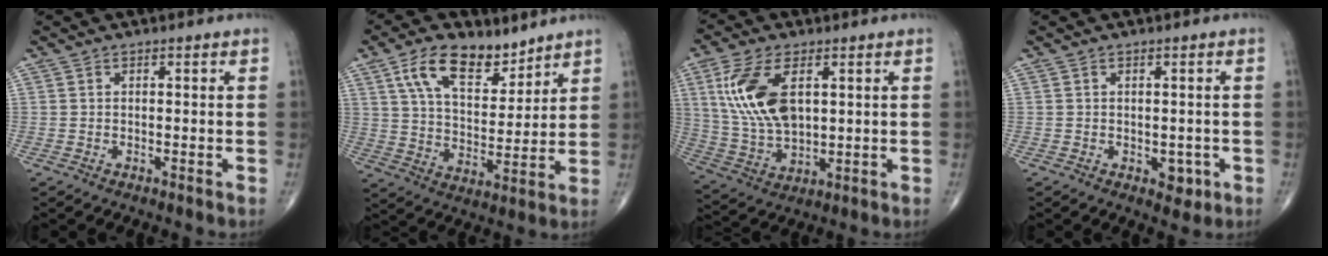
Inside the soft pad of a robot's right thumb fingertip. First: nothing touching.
{"total": 13.3, "force": [8.2, 6.8, 7.9], "torque": [-0.113, -0.043, 0.152]}
{"total": 14.1, "force": [4.1, 7.3, 11.3], "torque": [-0.233, -0.011, 0.089]}
{"total": 2.7, "force": [-0.8, 1.9, 1.8], "torque": [0.000, 0.003, -0.004]}